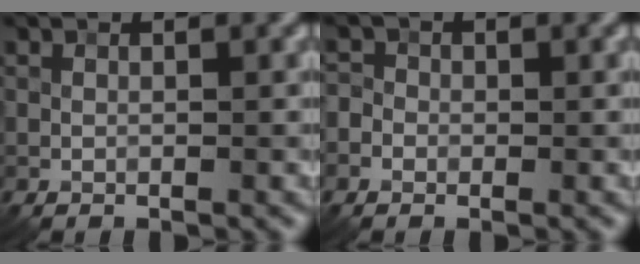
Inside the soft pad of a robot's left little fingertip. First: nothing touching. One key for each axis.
{"total": 1.8, "fx": -0.4, "fy": 1.7, "fz": 0.6, "tx": 0.002, "ty": 0.009, "tz": -0.017}